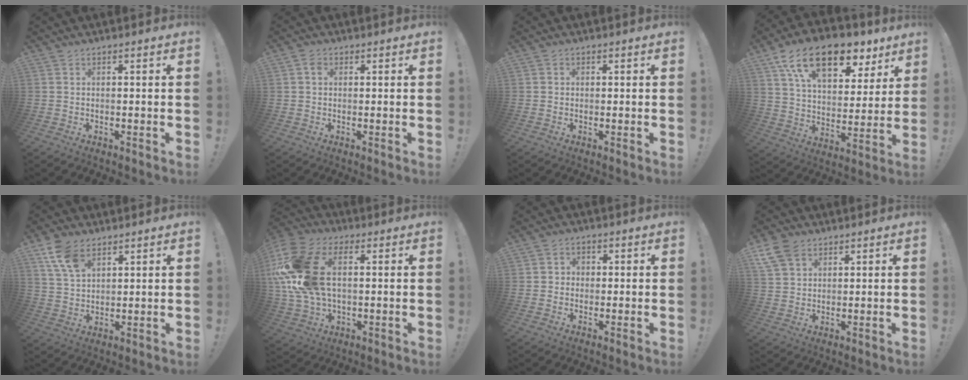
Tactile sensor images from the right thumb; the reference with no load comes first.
{"total": 1.7, "force": [0.6, 1.3, 1.0], "torque": [-0.013, 0.001, 0.008]}
{"total": 0.9, "force": [0.0, 0.9, 0.3], "torque": [-0.003, 0.002, 0.000]}
{"total": 19.4, "force": [11.5, 10.2, 11.8], "torque": [-0.190, -0.063, 0.203]}
{"total": 9.4, "force": [5.6, 5.2, 5.4], "torque": [-0.091, -0.021, 0.109]}
{"total": 20.4, "force": [3.3, 13.0, 15.4], "torque": [-0.311, 0.003, 0.061]}
{"total": 2.9, "force": [-0.5, 2.7, 0.9], "torque": [-0.008, 0.005, -0.011]}
{"total": 7.9, "force": [4.9, 5.1, 3.7], "torque": [-0.072, -0.010, 0.098]}